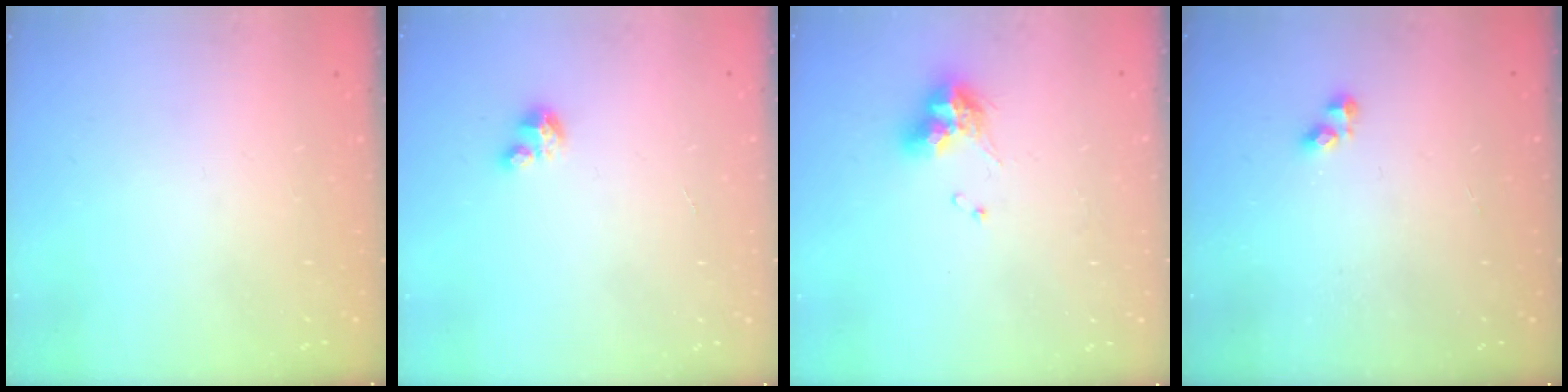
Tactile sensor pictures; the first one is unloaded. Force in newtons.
{"total": 2.4, "press": 2.4, "slide": 0.1}
{"total": 8.5, "press": 8.4, "slide": 0.9}
{"total": 2.8, "press": 2.7, "slide": 0.5}